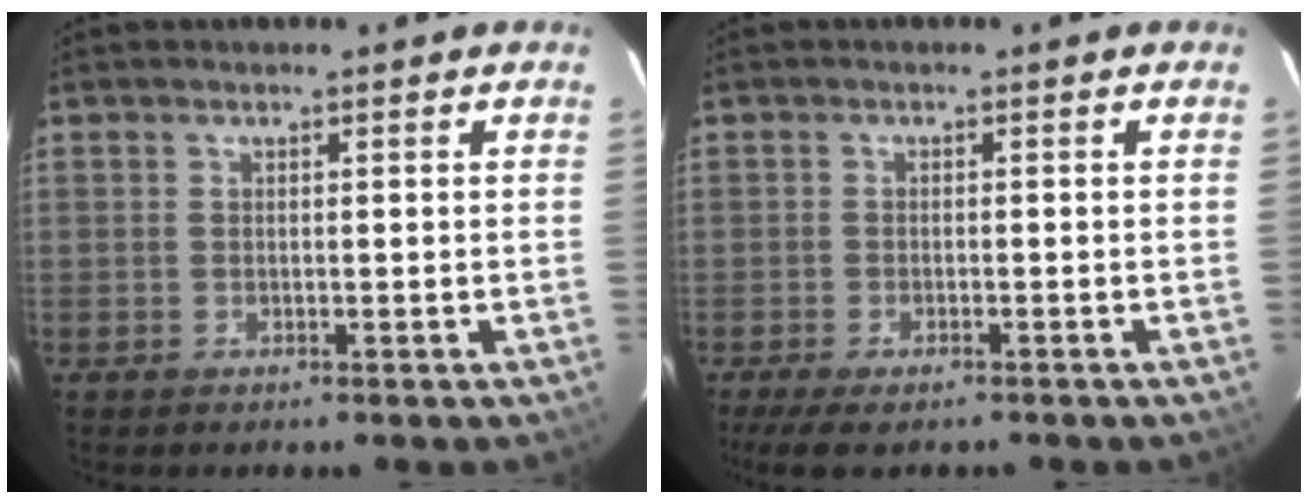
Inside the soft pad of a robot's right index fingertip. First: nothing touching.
{"total": 6.7, "force": [-5.1, 2.0, 3.8], "torque": [-0.092, -0.028, -0.087]}